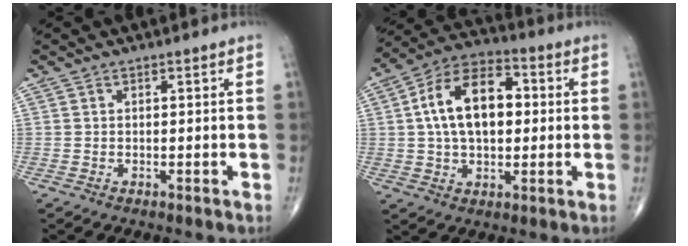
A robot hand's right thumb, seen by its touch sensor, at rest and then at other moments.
{"total": 15.5, "force": [1.9, 9.1, 12.3], "torque": [-0.200, 0.024, 0.024]}